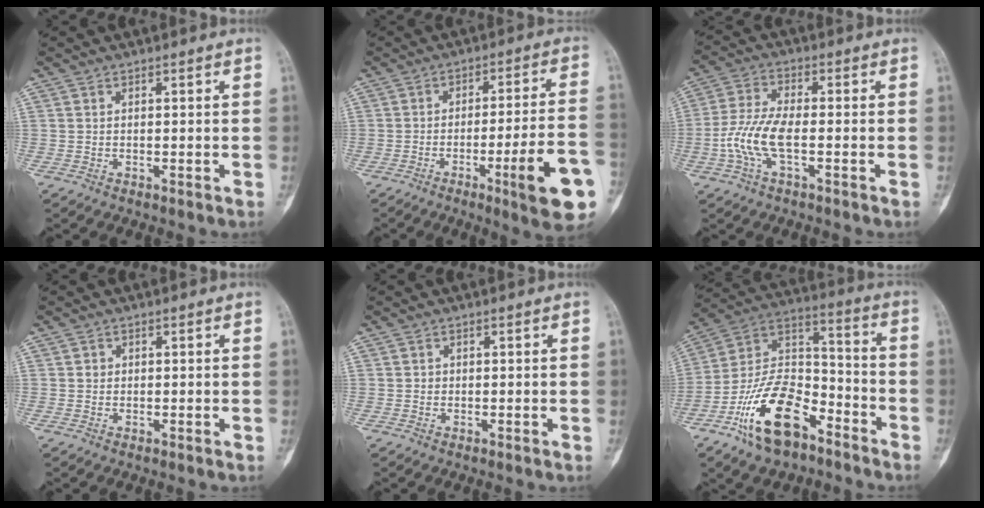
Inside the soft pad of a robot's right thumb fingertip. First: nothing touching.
{"total": 14.6, "force": [-5.9, 1.6, 13.2], "torque": [-0.183, 0.016, -0.081]}
{"total": 8.7, "force": [-2.2, 3.2, 7.8], "torque": [-0.184, 0.018, -0.047]}
{"total": 1.0, "force": [0.1, 0.9, 0.3], "torque": [0.001, 0.002, 0.002]}
{"total": 0.7, "force": [0.0, 0.7, 0.2], "torque": [0.001, 0.002, 0.000]}
{"total": 18.9, "force": [-10.7, 9.6, 12.2], "torque": [-0.208, 0.083, -0.198]}